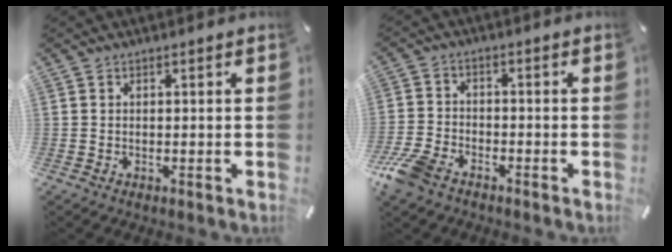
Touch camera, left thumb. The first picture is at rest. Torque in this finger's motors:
{"motor_torque": [-0.16, 0.38, 0.15, 0.13, 0.05]}